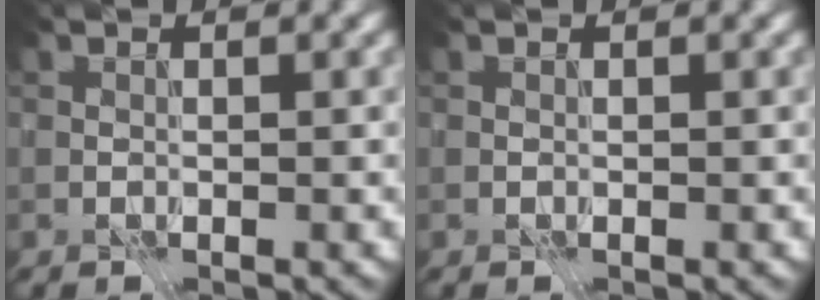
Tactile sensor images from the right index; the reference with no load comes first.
{"total": 0.0}